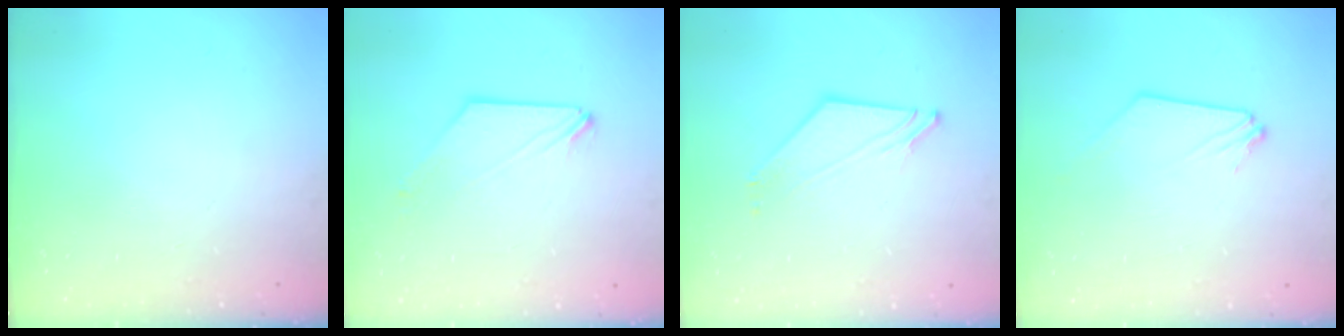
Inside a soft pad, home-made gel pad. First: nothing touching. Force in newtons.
{"total": 0.0}
{"total": 2.9, "press": 2.9, "slide": 0.2}
{"total": 0.0}